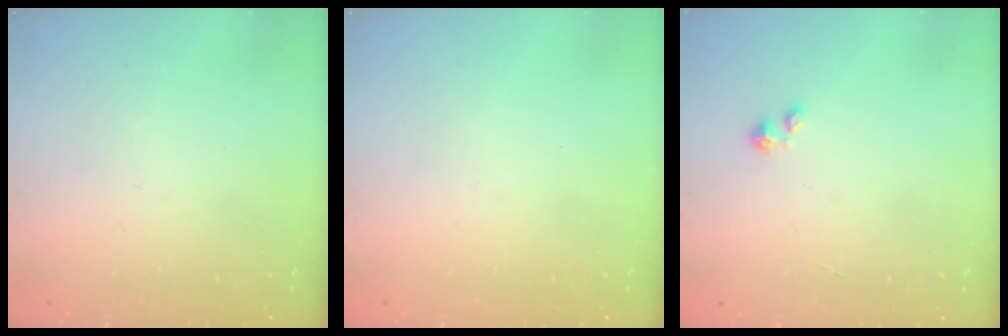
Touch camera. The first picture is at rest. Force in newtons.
{"total": 0.0}
{"total": 0.0}